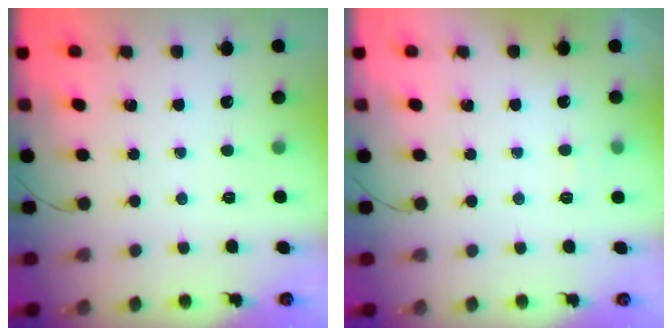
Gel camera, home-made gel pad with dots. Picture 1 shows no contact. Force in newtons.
{"total": 3.6, "press": 3.1, "slide": 1.7}